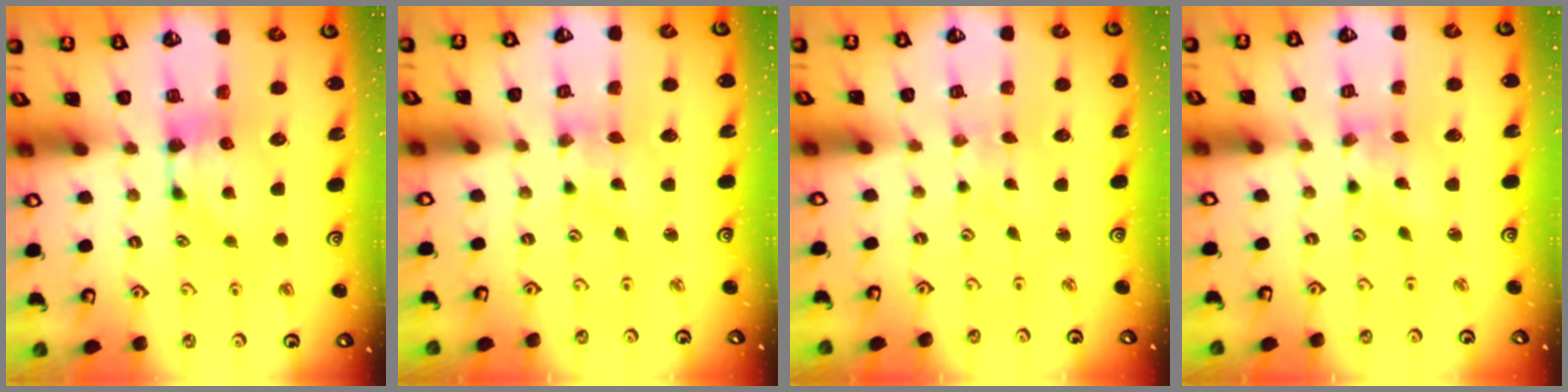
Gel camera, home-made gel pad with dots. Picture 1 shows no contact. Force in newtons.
{"total": 2.6, "press": 2.4, "slide": 0.9}
{"total": 4.6, "press": 4.6, "slide": 0.1}
{"total": 2.2, "press": 2.0, "slide": 1.0}